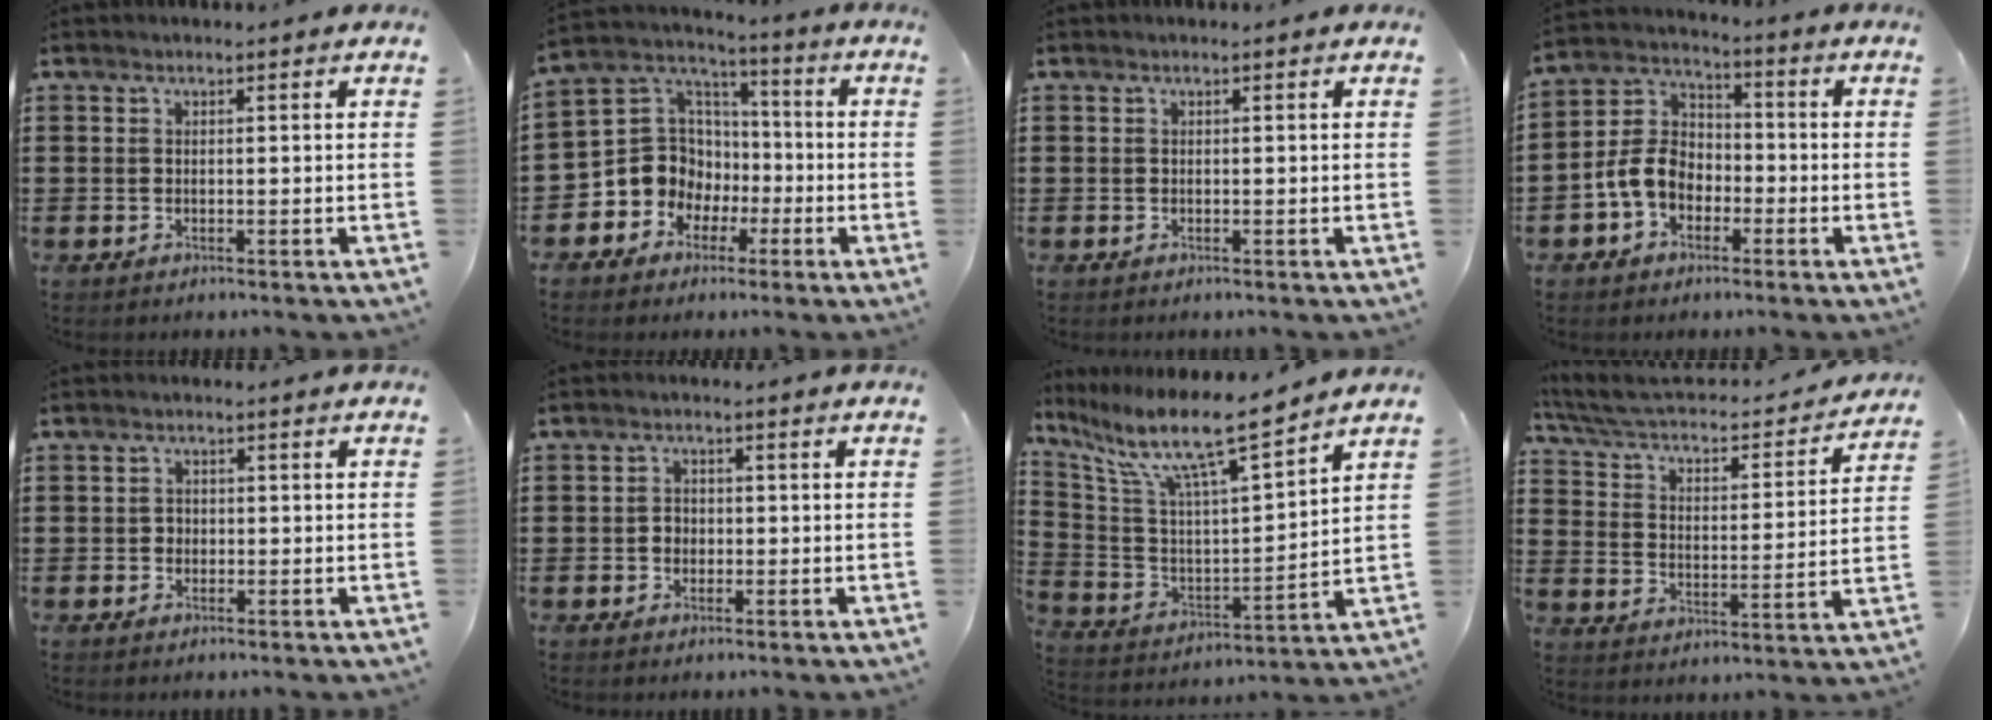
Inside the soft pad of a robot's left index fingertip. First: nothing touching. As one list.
[{"total": 10.0, "force": [-2.4, 9.4, 2.7], "torque": [-0.105, -0.001, -0.044]}, {"total": 0.0}, {"total": 7.2, "force": [-2.6, 5.4, 4.0], "torque": [-0.120, 0.004, -0.061]}, {"total": 1.1, "force": [0.0, 1.0, 0.4], "torque": [-0.011, 0.005, -0.001]}, {"total": 1.8, "force": [-0.2, 1.6, 0.8], "torque": [-0.019, 0.005, -0.007]}, {"total": 11.7, "force": [8.9, 1.3, 7.4], "torque": [-0.167, -0.057, 0.146]}, {"total": 4.6, "force": [3.8, 1.0, 2.2], "torque": [-0.062, -0.034, 0.058]}]